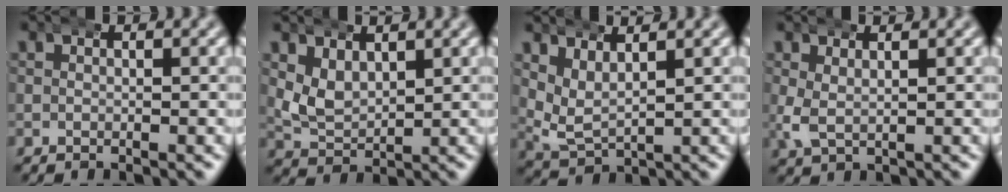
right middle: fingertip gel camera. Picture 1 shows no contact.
{"total": 3.6, "force": [1.8, 2.6, 1.8], "torque": [-0.060, -0.021, 0.043]}
{"total": 4.9, "force": [2.2, 3.4, 2.7], "torque": [-0.072, -0.016, 0.045]}
{"total": 1.6, "force": [0.7, 0.8, 1.3], "torque": [-0.039, -0.014, 0.024]}